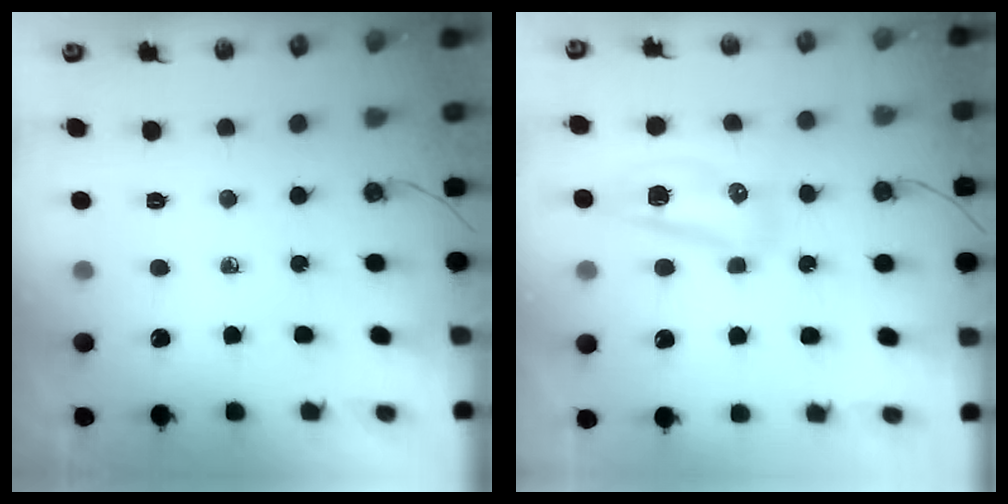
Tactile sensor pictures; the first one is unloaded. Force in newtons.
{"total": 8.4, "press": 8.2, "slide": 2.0}